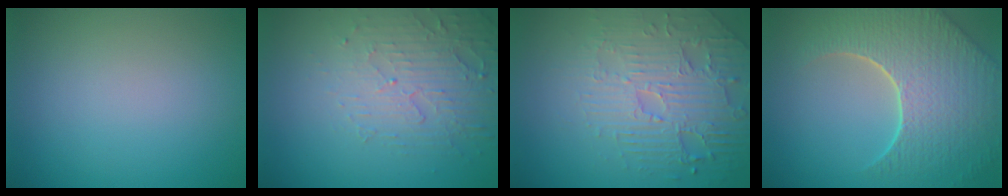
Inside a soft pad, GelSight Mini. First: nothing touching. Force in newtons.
{"total": 5.0, "press": 3.3, "slide": 3.8}
{"total": 4.6, "press": 4.3, "slide": 1.6}
{"total": 8.6, "press": 6.2, "slide": 6.0}